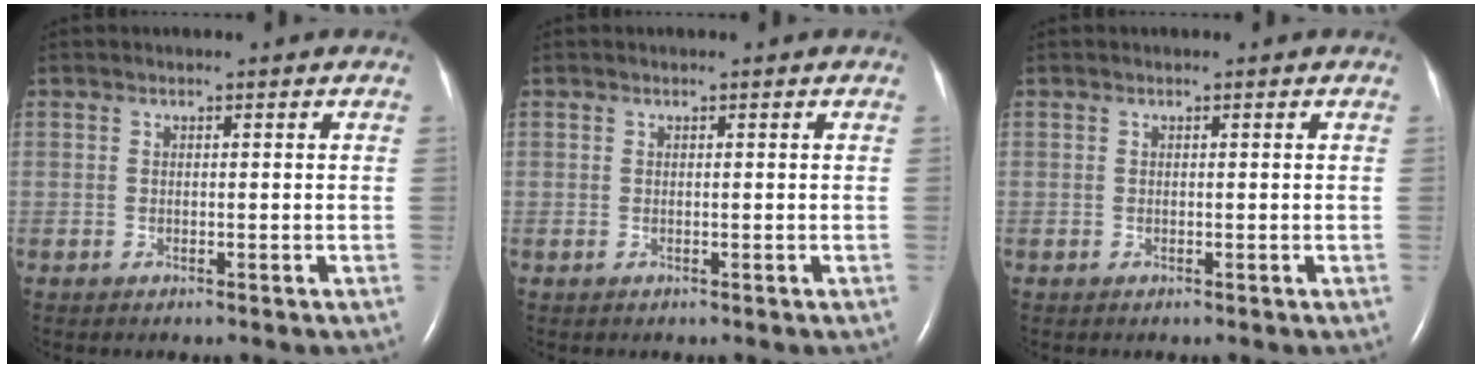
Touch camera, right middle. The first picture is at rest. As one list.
[{"total": 0.0}, {"total": 0.0}]